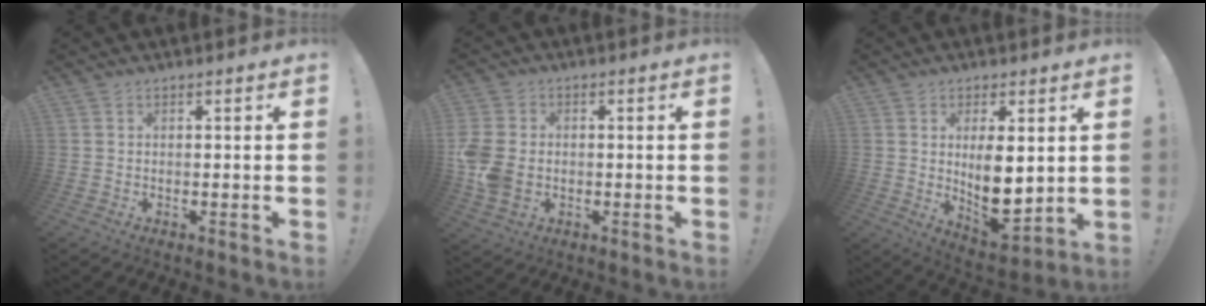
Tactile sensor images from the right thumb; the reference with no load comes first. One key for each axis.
{"total": 10.4, "fx": -1.2, "fy": 7.7, "fz": 6.9, "tx": -0.152, "ty": 0.001, "tz": -0.017}
{"total": 10.5, "fx": 1.5, "fy": 5.1, "fz": 9.1, "tx": -0.139, "ty": -0.035, "tz": 0.034}